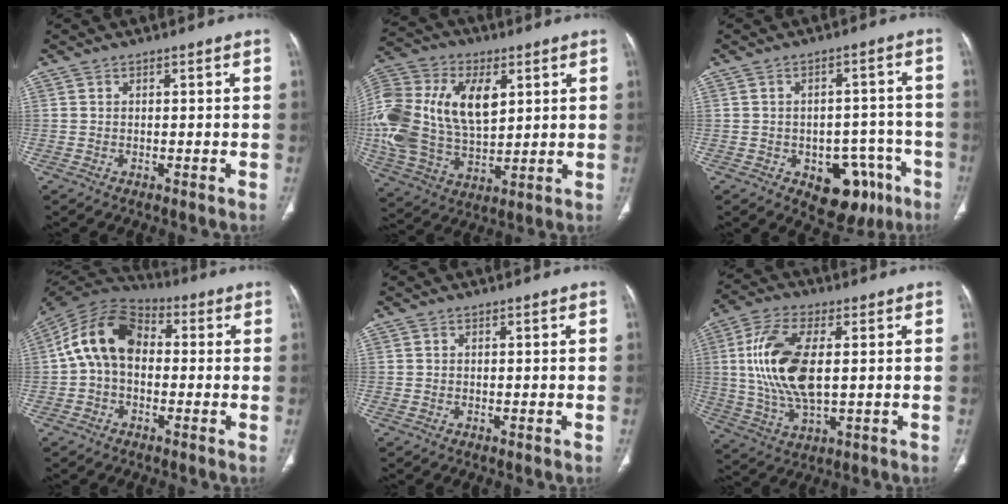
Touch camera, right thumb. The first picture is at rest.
{"total": 26.1, "force": [5.2, 16.0, 19.9], "torque": [-0.438, 0.010, 0.098]}
{"total": 12.0, "force": [-5.8, 7.4, 7.4], "torque": [-0.051, 0.036, -0.067]}
{"total": 13.1, "force": [0.4, 9.1, 9.5], "torque": [-0.161, 0.037, -0.009]}
{"total": 0.0}
{"total": 15.7, "force": [1.8, 7.3, 13.8], "torque": [-0.288, -0.003, 0.037]}